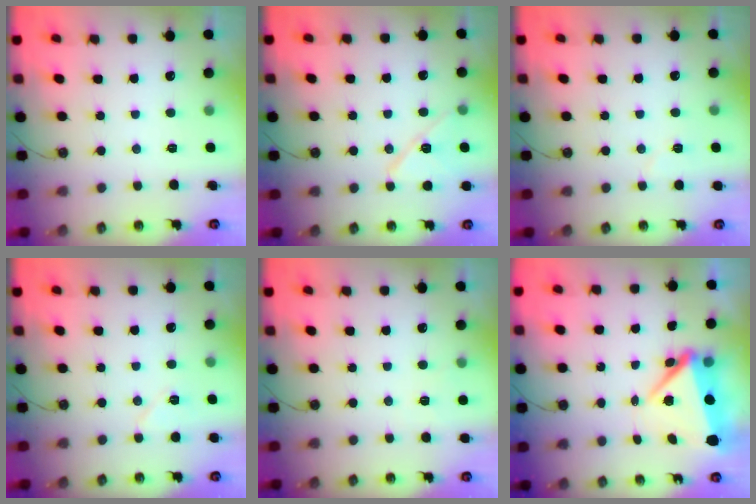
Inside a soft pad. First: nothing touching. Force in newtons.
{"total": 11.1, "press": 11.0, "slide": 1.7}
{"total": 4.8, "press": 4.7, "slide": 0.9}
{"total": 5.6, "press": 5.6, "slide": 0.9}
{"total": 2.9, "press": 2.9, "slide": 0.2}
{"total": 7.1, "press": 7.0, "slide": 0.9}